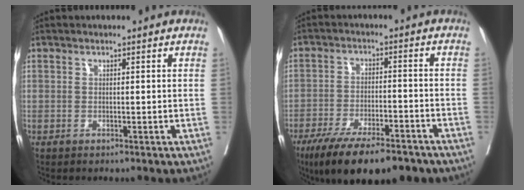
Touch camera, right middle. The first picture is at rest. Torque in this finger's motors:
{"motor_torque": [1.19, -0.95, 0.45, 0.21]}